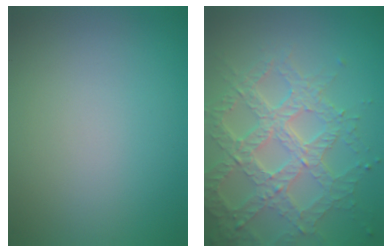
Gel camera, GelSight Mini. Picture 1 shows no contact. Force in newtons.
{"total": 6.9, "press": 5.3, "slide": 4.5}